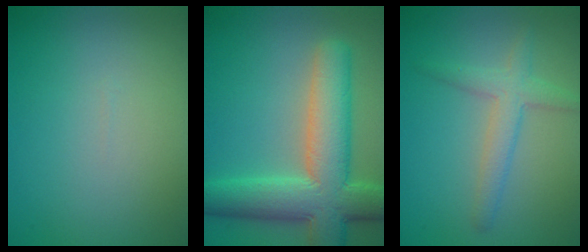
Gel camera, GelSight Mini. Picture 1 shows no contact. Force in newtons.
{"total": 9.5, "press": 9.5, "slide": 0.7}
{"total": 2.8, "press": 2.8, "slide": 0.2}